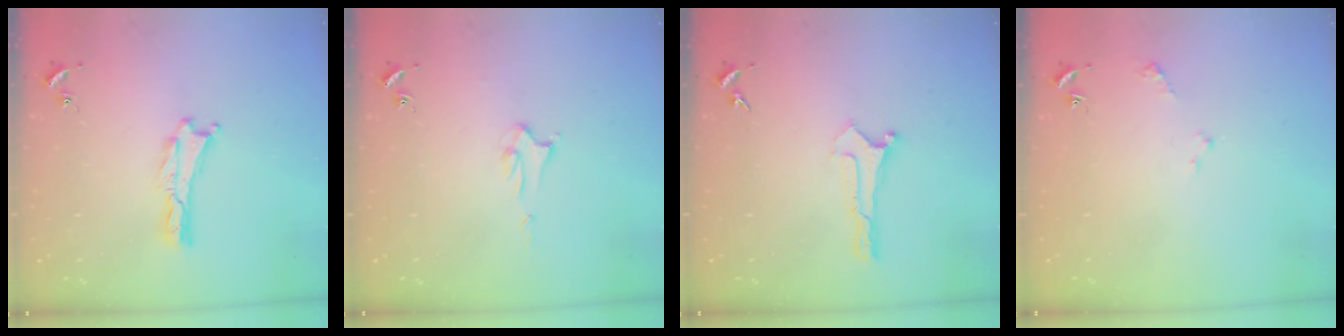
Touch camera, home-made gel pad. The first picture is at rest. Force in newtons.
{"total": 1.9, "press": 1.9, "slide": 0.1}
{"total": 0.0}
{"total": 1.6, "press": 1.6, "slide": 0.2}